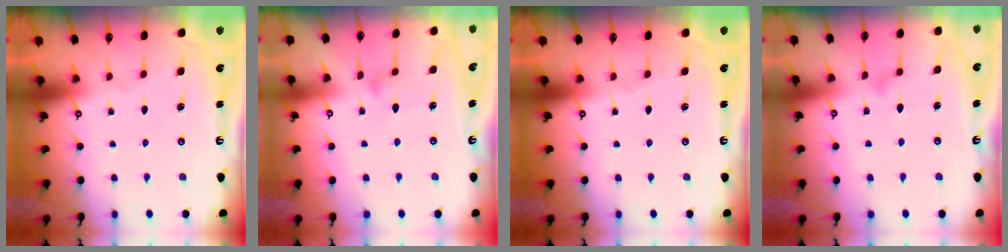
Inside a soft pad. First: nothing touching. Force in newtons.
{"total": 7.6, "press": 7.6, "slide": 0.4}
{"total": 0.0}
{"total": 6.8, "press": 6.7, "slide": 0.4}